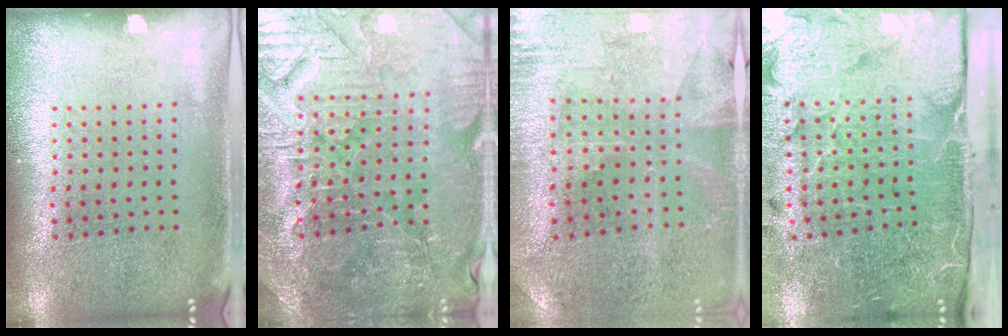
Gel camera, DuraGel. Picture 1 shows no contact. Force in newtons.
{"total": 3.8, "press": 3.7, "slide": 0.5}
{"total": 0.5, "press": 0.5, "slide": 0.3}
{"total": 5.2, "press": 4.0, "slide": 3.3}